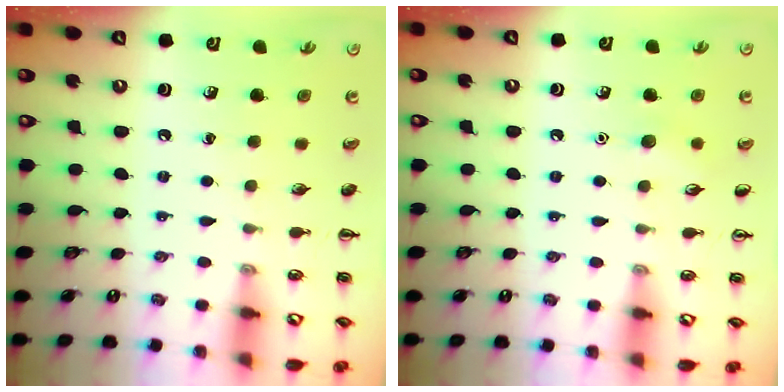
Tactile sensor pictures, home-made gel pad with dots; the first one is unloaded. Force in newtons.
{"total": 5.3, "press": 5.0, "slide": 1.7}